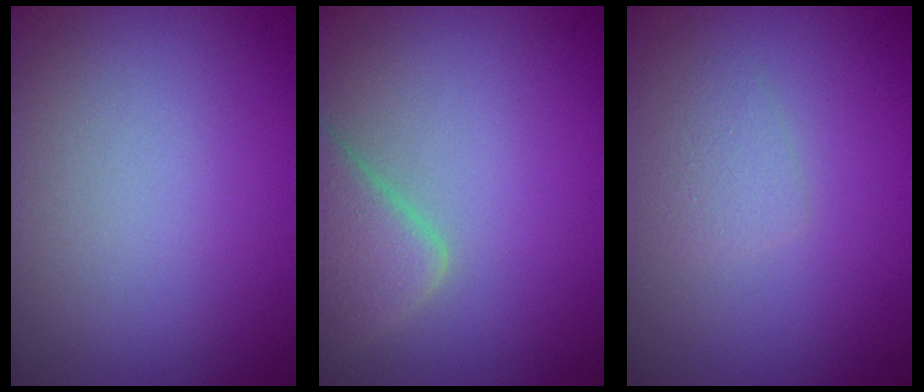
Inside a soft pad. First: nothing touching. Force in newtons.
{"total": 4.1, "press": 4.1, "slide": 0.1}
{"total": 1.1, "press": 1.1, "slide": 0.1}